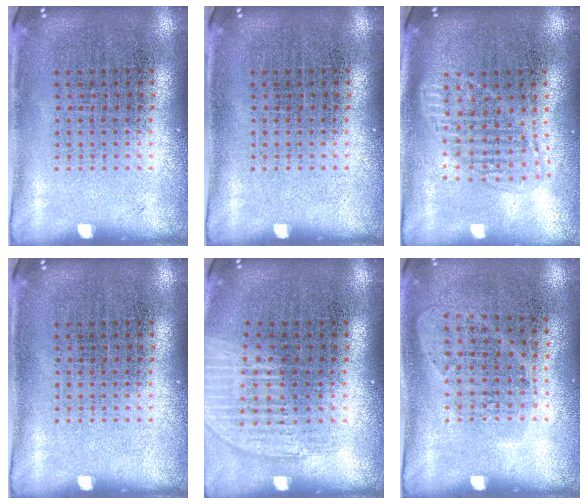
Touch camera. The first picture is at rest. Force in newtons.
{"total": 0.0}
{"total": 1.6, "press": 1.4, "slide": 0.7}
{"total": 0.0}
{"total": 1.2, "press": 1.2, "slide": 0.3}
{"total": 1.0, "press": 0.9, "slide": 0.4}